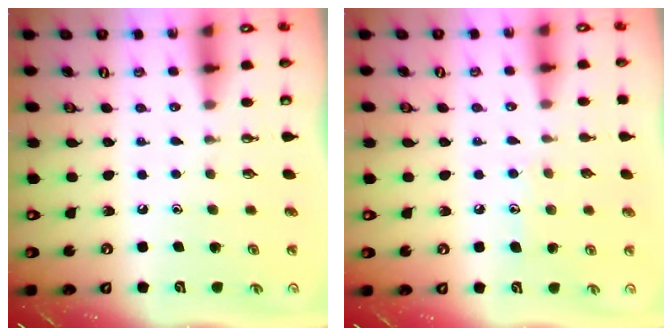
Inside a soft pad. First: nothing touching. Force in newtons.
{"total": 6.7, "press": 6.7, "slide": 0.6}